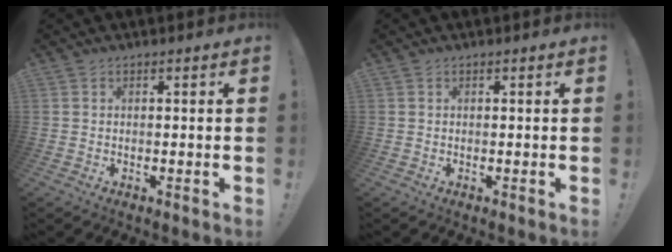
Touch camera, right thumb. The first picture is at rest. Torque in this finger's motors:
{"motor_torque": [0.01, -0.16, 0.06, -0.07, 0.00]}